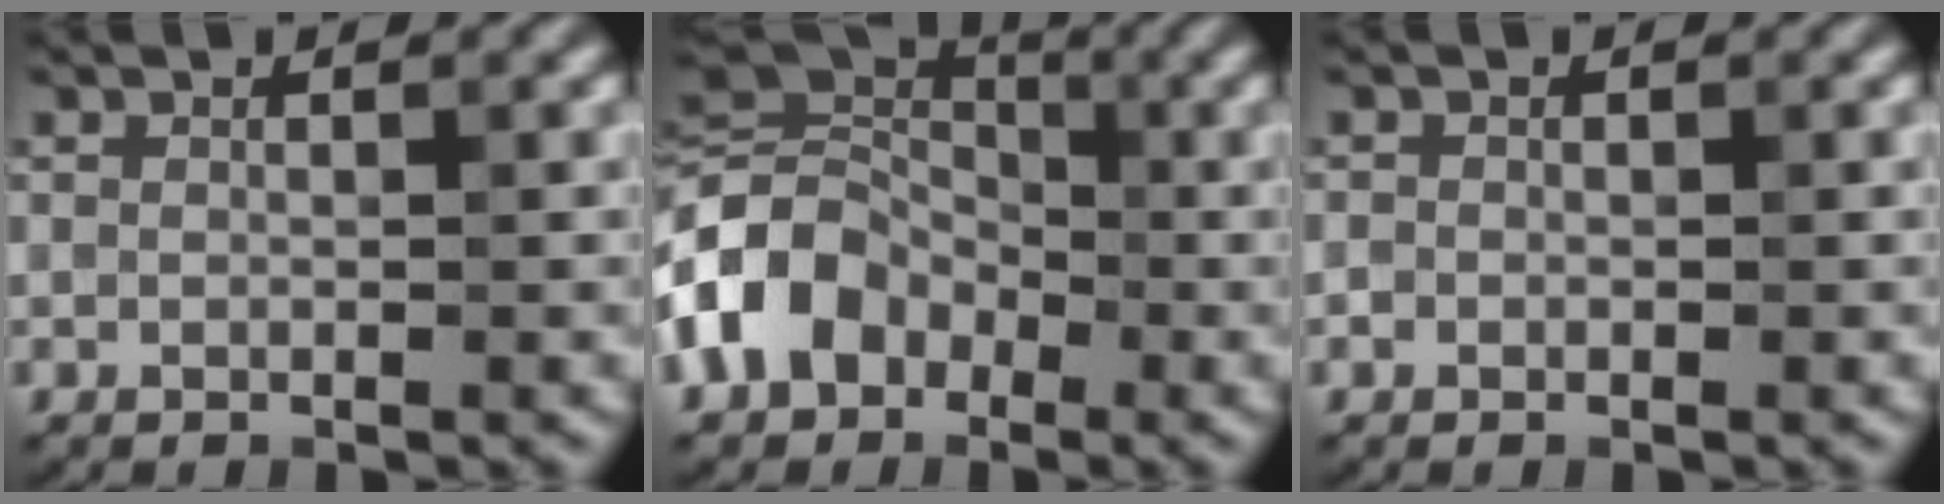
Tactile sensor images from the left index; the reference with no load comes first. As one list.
[{"total": 7.7, "force": [-2.3, 5.9, 4.3], "torque": [-0.083, 0.013, -0.062]}, {"total": 0.5, "force": [-0.1, 0.5, 0.1], "torque": [0.009, 0.006, -0.008]}]